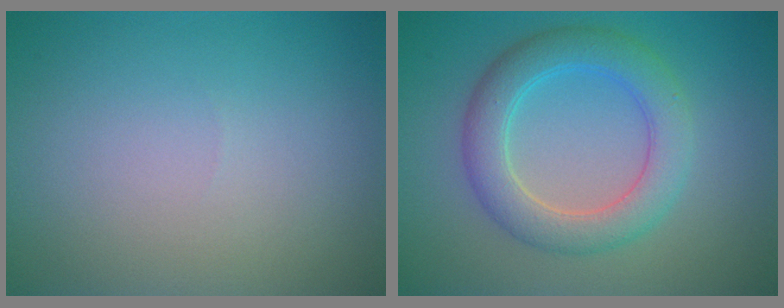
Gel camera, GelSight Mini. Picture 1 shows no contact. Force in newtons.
{"total": 5.0, "press": 5.0, "slide": 0.3}